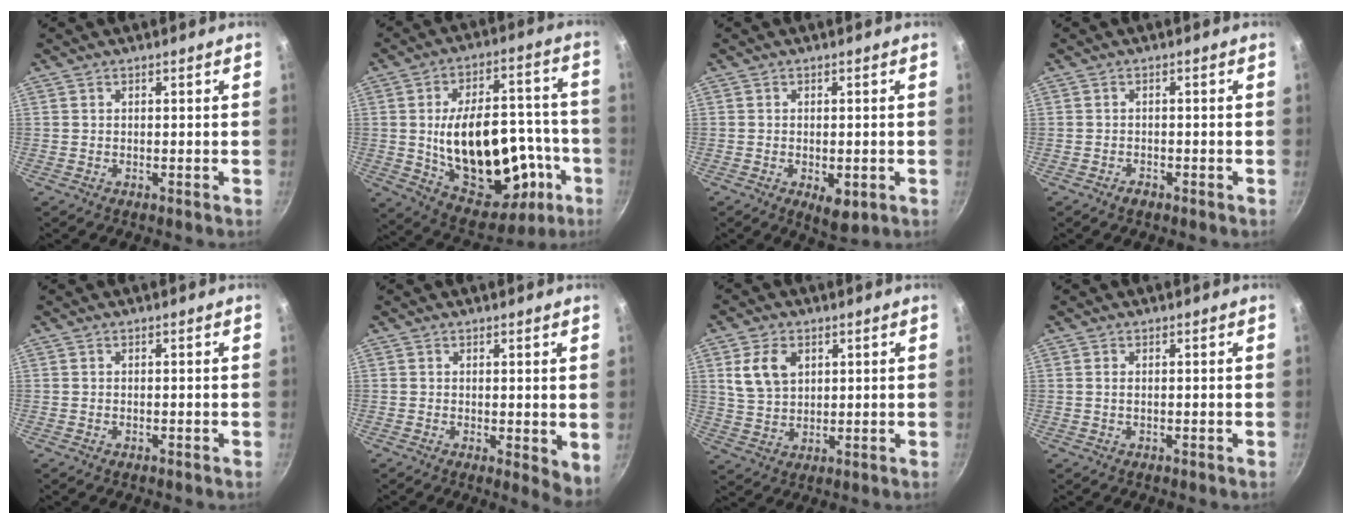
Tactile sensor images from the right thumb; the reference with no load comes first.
{"total": 25.4, "force": [-4.8, 13.9, 20.7], "torque": [-0.297, 0.037, -0.041]}
{"total": 4.7, "force": [-1.5, 2.2, 3.9], "torque": [-0.052, -0.007, -0.015]}
{"total": 1.4, "force": [-1.1, 0.7, 0.6], "torque": [-0.008, 0.005, -0.020]}
{"total": 0.0}
{"total": 4.1, "force": [0.3, 1.3, 3.9], "torque": [-0.052, -0.016, 0.007]}
{"total": 7.9, "force": [2.9, 5.4, 5.0], "torque": [-0.082, -0.009, 0.063]}
{"total": 0.7, "force": [0.1, 0.4, 0.6], "torque": [-0.015, 0.002, 0.004]}